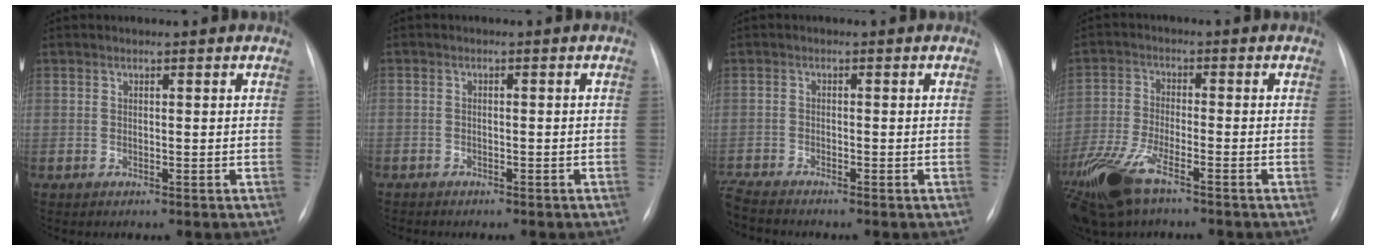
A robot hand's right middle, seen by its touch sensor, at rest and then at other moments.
{"total": 2.9, "force": [-2.4, 1.4, 0.9], "torque": [-0.017, 0.001, -0.028]}
{"total": 4.3, "force": [-4.1, -0.4, 1.2], "torque": [-0.027, -0.014, -0.077]}
{"total": 12.0, "force": [-7.9, 3.5, 8.3], "torque": [-0.187, -0.018, -0.149]}